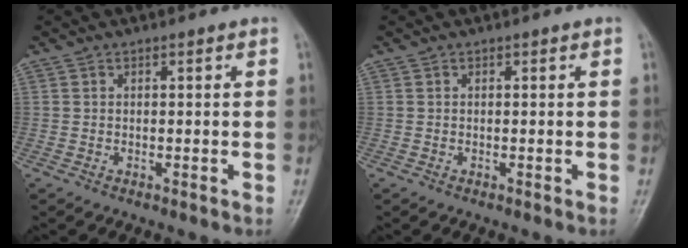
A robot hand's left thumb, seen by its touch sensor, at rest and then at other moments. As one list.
[{"total": 0.0}]